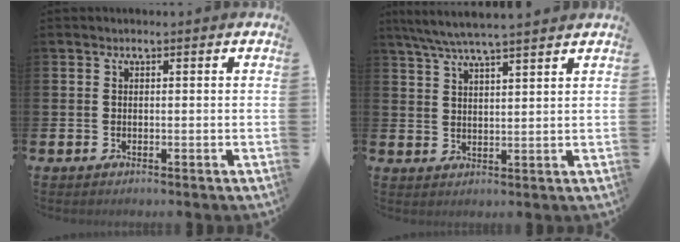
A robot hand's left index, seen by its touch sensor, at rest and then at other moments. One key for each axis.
{"total": 5.5, "fx": 5.1, "fy": 0.0, "fz": 2.1, "tx": -0.059, "ty": -0.018, "tz": 0.093}